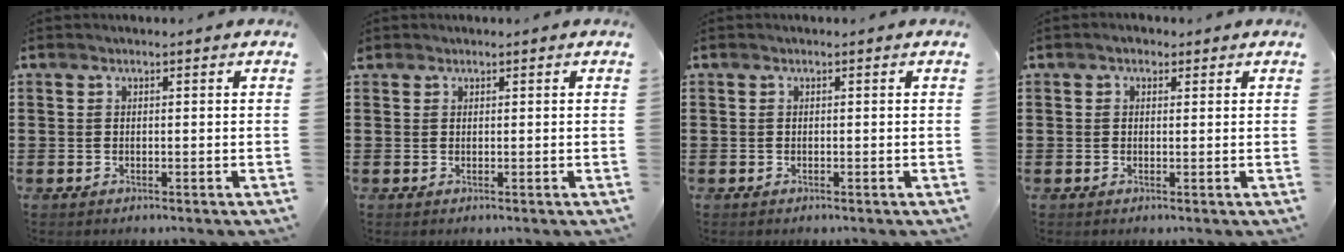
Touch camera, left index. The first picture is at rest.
{"total": 0.7, "force": [0.6, 0.4, 0.1], "torque": [-0.004, 0.003, 0.011]}
{"total": 0.0}
{"total": 1.0, "force": [0.5, 0.8, 0.5], "torque": [-0.011, 0.006, 0.008]}